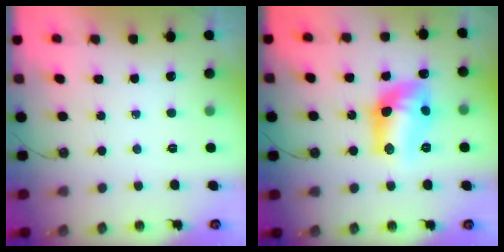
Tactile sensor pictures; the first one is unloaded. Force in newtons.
{"total": 13.1, "press": 13.1, "slide": 0.8}